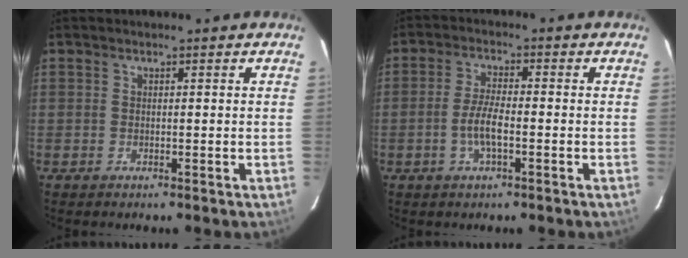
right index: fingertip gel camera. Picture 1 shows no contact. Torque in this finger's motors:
{"motor_torque": [0.71, -0.55, 0.44, 0.11]}